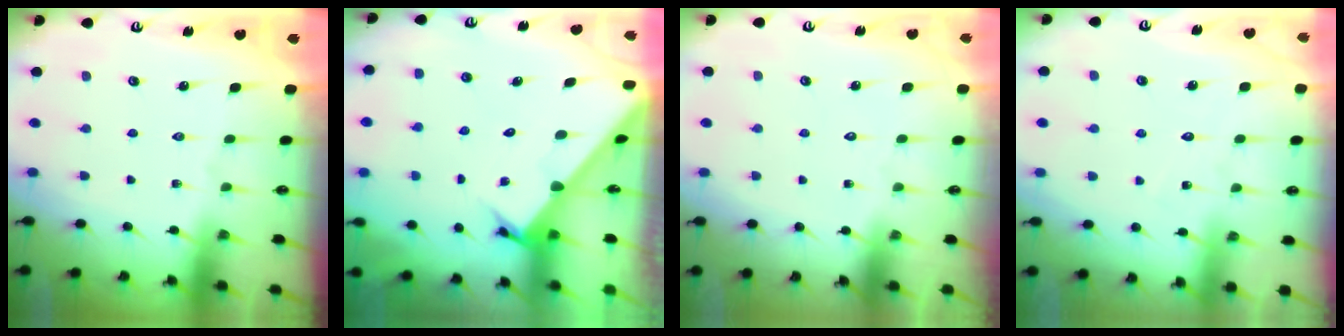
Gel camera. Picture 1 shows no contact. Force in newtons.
{"total": 2.8, "press": 2.8, "slide": 0.2}
{"total": 1.7, "press": 1.6, "slide": 0.2}
{"total": 4.2, "press": 4.2, "slide": 0.3}